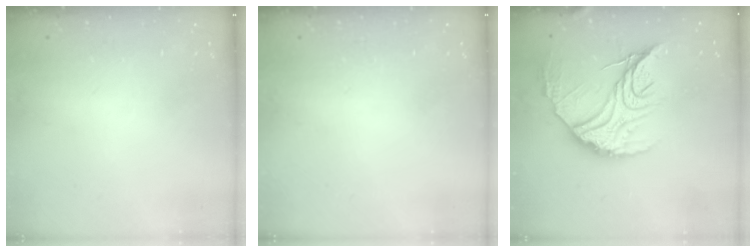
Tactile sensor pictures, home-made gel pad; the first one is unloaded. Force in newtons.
{"total": 0.0}
{"total": 20.4, "press": 20.3, "slide": 1.4}